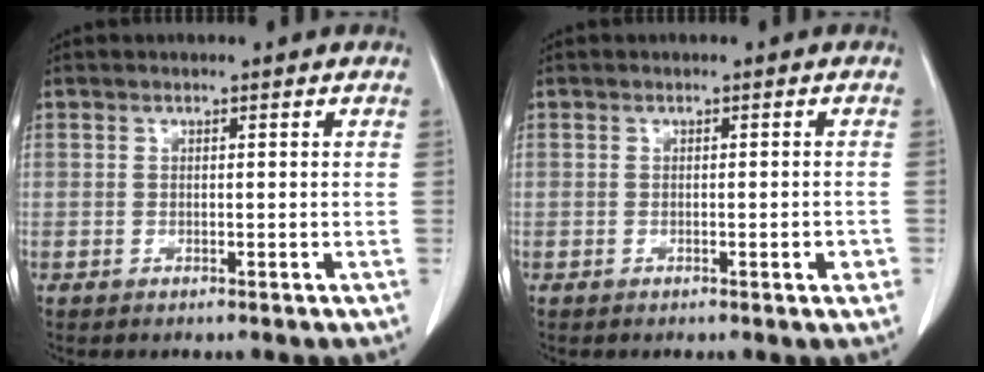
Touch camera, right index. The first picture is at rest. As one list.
[{"total": 1.7, "force": [-0.7, 0.4, 1.5], "torque": [-0.018, 0.000, -0.010]}]